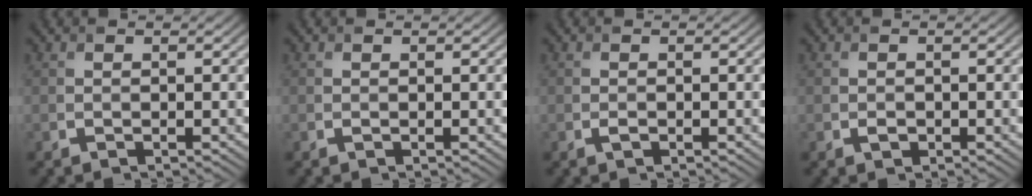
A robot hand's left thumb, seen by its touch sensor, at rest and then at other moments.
{"total": 0.0}
{"total": 0.7, "force": [-0.3, 0.4, 0.5], "torque": [-0.011, -0.002, -0.005]}
{"total": 0.9, "force": [-0.4, 0.6, 0.5], "torque": [-0.007, -0.004, -0.007]}